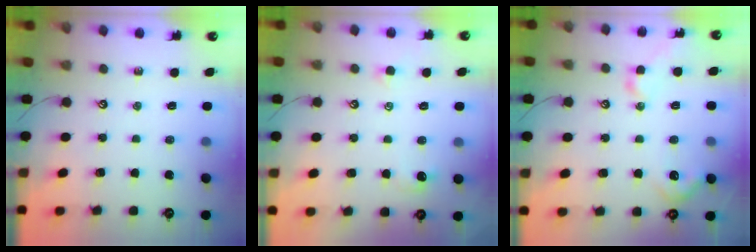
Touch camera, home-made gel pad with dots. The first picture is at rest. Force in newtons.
{"total": 1.4, "press": 1.3, "slide": 0.6}
{"total": 4.2, "press": 4.1, "slide": 0.4}